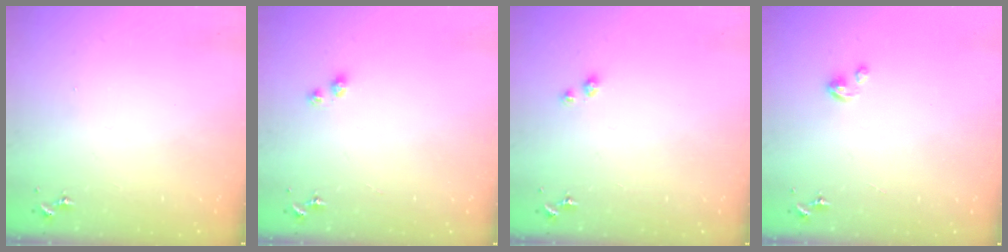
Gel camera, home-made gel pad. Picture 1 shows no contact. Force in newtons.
{"total": 2.8, "press": 2.8, "slide": 0.4}
{"total": 3.1, "press": 3.0, "slide": 0.6}
{"total": 2.9, "press": 2.9, "slide": 0.2}